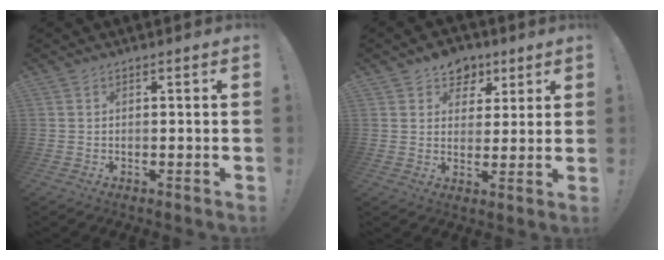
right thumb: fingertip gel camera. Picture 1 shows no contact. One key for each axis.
{"total": 7.7, "fx": 4.6, "fy": 6.0, "fz": 1.4, "tx": -0.011, "ty": -0.029, "tz": 0.091}